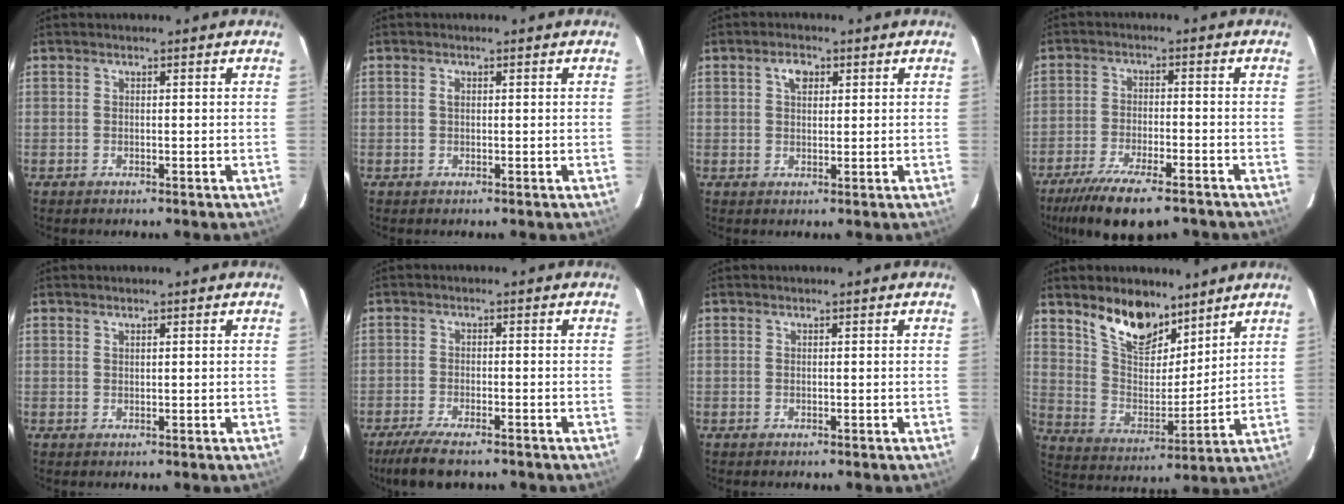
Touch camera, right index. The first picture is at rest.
{"total": 0.6, "force": [0.1, 0.4, 0.5], "torque": [-0.010, 0.002, 0.002]}
{"total": 2.9, "force": [1.2, 1.8, 1.9], "torque": [-0.032, 0.009, 0.021]}
{"total": 14.2, "force": [-11.0, 3.7, 8.1], "torque": [-0.170, -0.035, -0.180]}
{"total": 0.5, "force": [0.5, 0.1, 0.3], "torque": [-0.005, 0.002, 0.009]}
{"total": 7.9, "force": [-6.3, 1.7, 4.4], "torque": [-0.107, -0.024, -0.113]}
{"total": 0.0}
{"total": 13.2, "force": [9.6, 6.4, 6.4], "torque": [-0.121, 0.005, 0.180]}